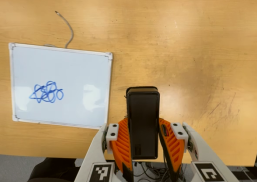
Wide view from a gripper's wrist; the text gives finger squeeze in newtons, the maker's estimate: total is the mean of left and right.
{"total": 3.9, "left": 2.4, "right": 5.4}